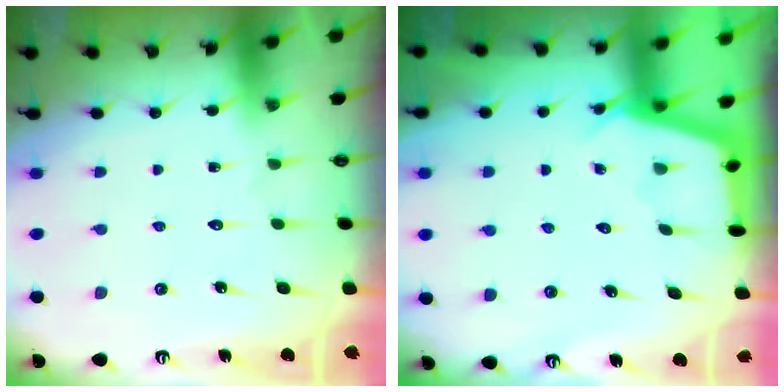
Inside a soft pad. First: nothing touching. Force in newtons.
{"total": 2.8, "press": 2.8, "slide": 0.4}